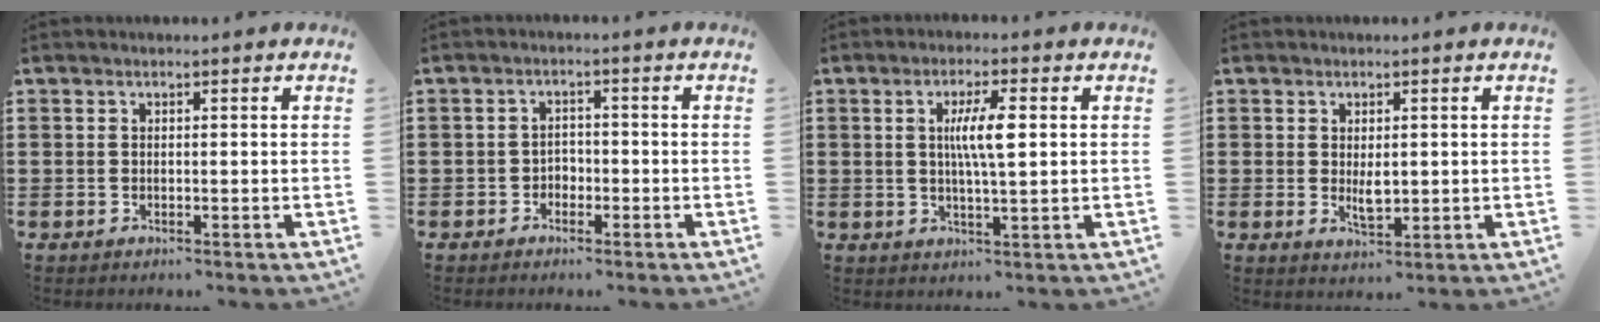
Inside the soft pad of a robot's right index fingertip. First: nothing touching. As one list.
[{"total": 1.7, "force": [-1.2, 1.2, 0.4], "torque": [-0.015, 0.000, -0.027]}, {"total": 5.7, "force": [1.0, 1.0, 5.6], "torque": [-0.107, 0.004, 0.013]}, {"total": 2.6, "force": [0.2, 1.3, 2.2], "torque": [-0.035, 0.000, 0.003]}]